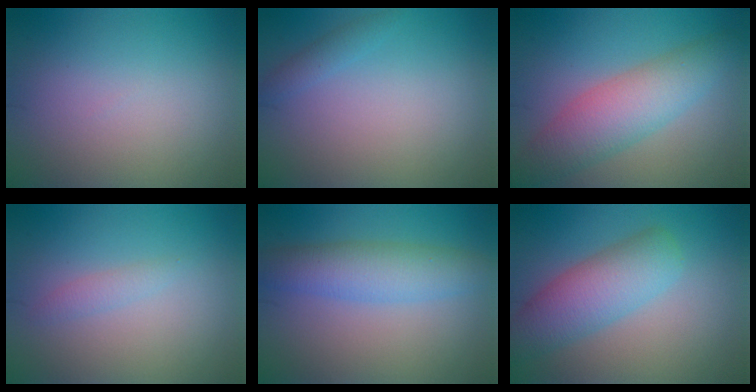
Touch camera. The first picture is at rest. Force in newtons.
{"total": 1.2, "press": 1.2, "slide": 0.1}
{"total": 5.6, "press": 5.6, "slide": 0.2}
{"total": 0.9, "press": 0.9, "slide": 0.1}
{"total": 4.5, "press": 4.5, "slide": 0.2}
{"total": 5.3, "press": 5.3, "slide": 0.2}